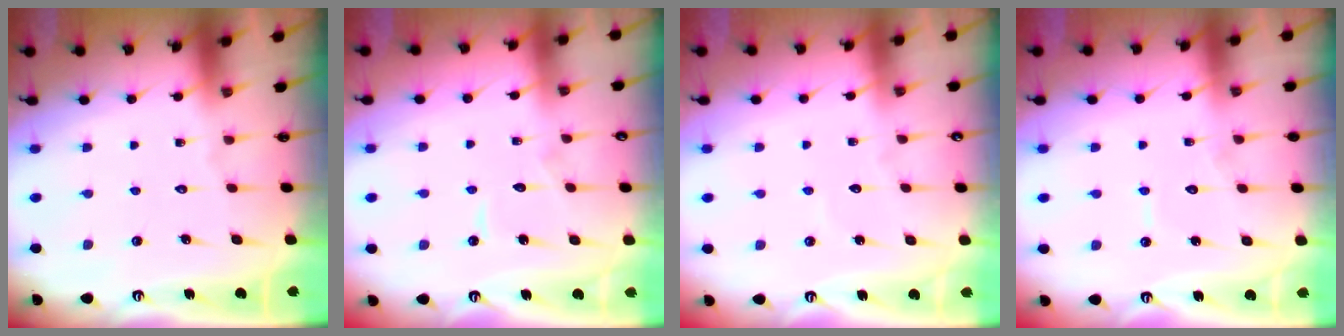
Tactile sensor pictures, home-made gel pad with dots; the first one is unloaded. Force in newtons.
{"total": 3.9, "press": 3.9, "slide": 0.2}
{"total": 3.9, "press": 3.9, "slide": 0.3}
{"total": 4.7, "press": 4.7, "slide": 0.5}